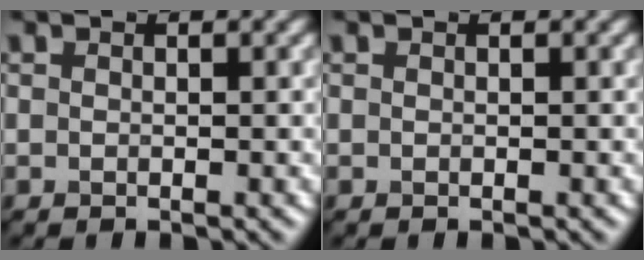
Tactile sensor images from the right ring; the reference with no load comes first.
{"total": 0.0}